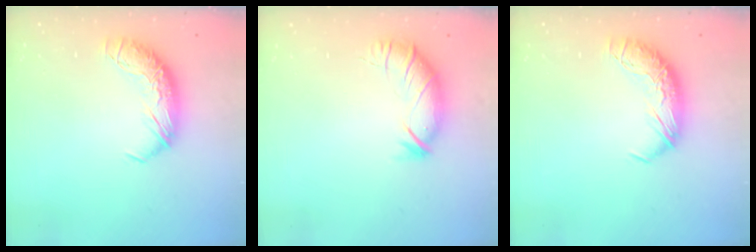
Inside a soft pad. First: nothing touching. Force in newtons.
{"total": 3.2, "press": 2.6, "slide": 2.0}
{"total": 0.0}